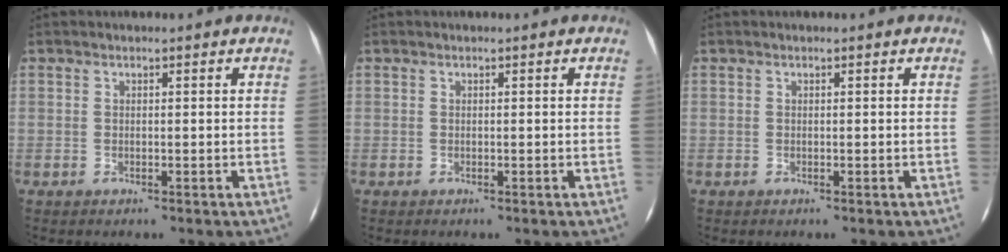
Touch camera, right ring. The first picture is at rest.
{"total": 0.0}
{"total": 0.0}